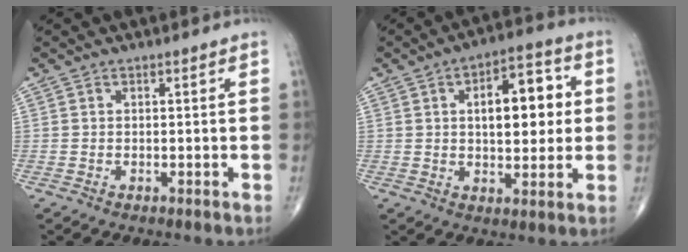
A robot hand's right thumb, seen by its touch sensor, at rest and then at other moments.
{"total": 12.9, "force": [2.2, 6.4, 11.0], "torque": [-0.124, 0.010, 0.029]}